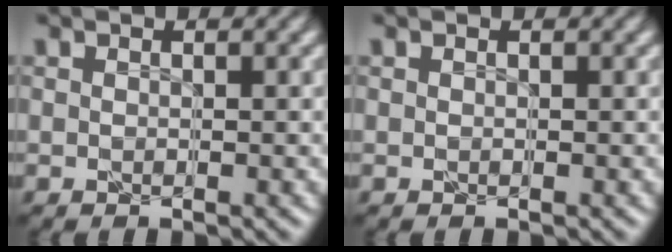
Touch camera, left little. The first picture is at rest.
{"total": 0.0}